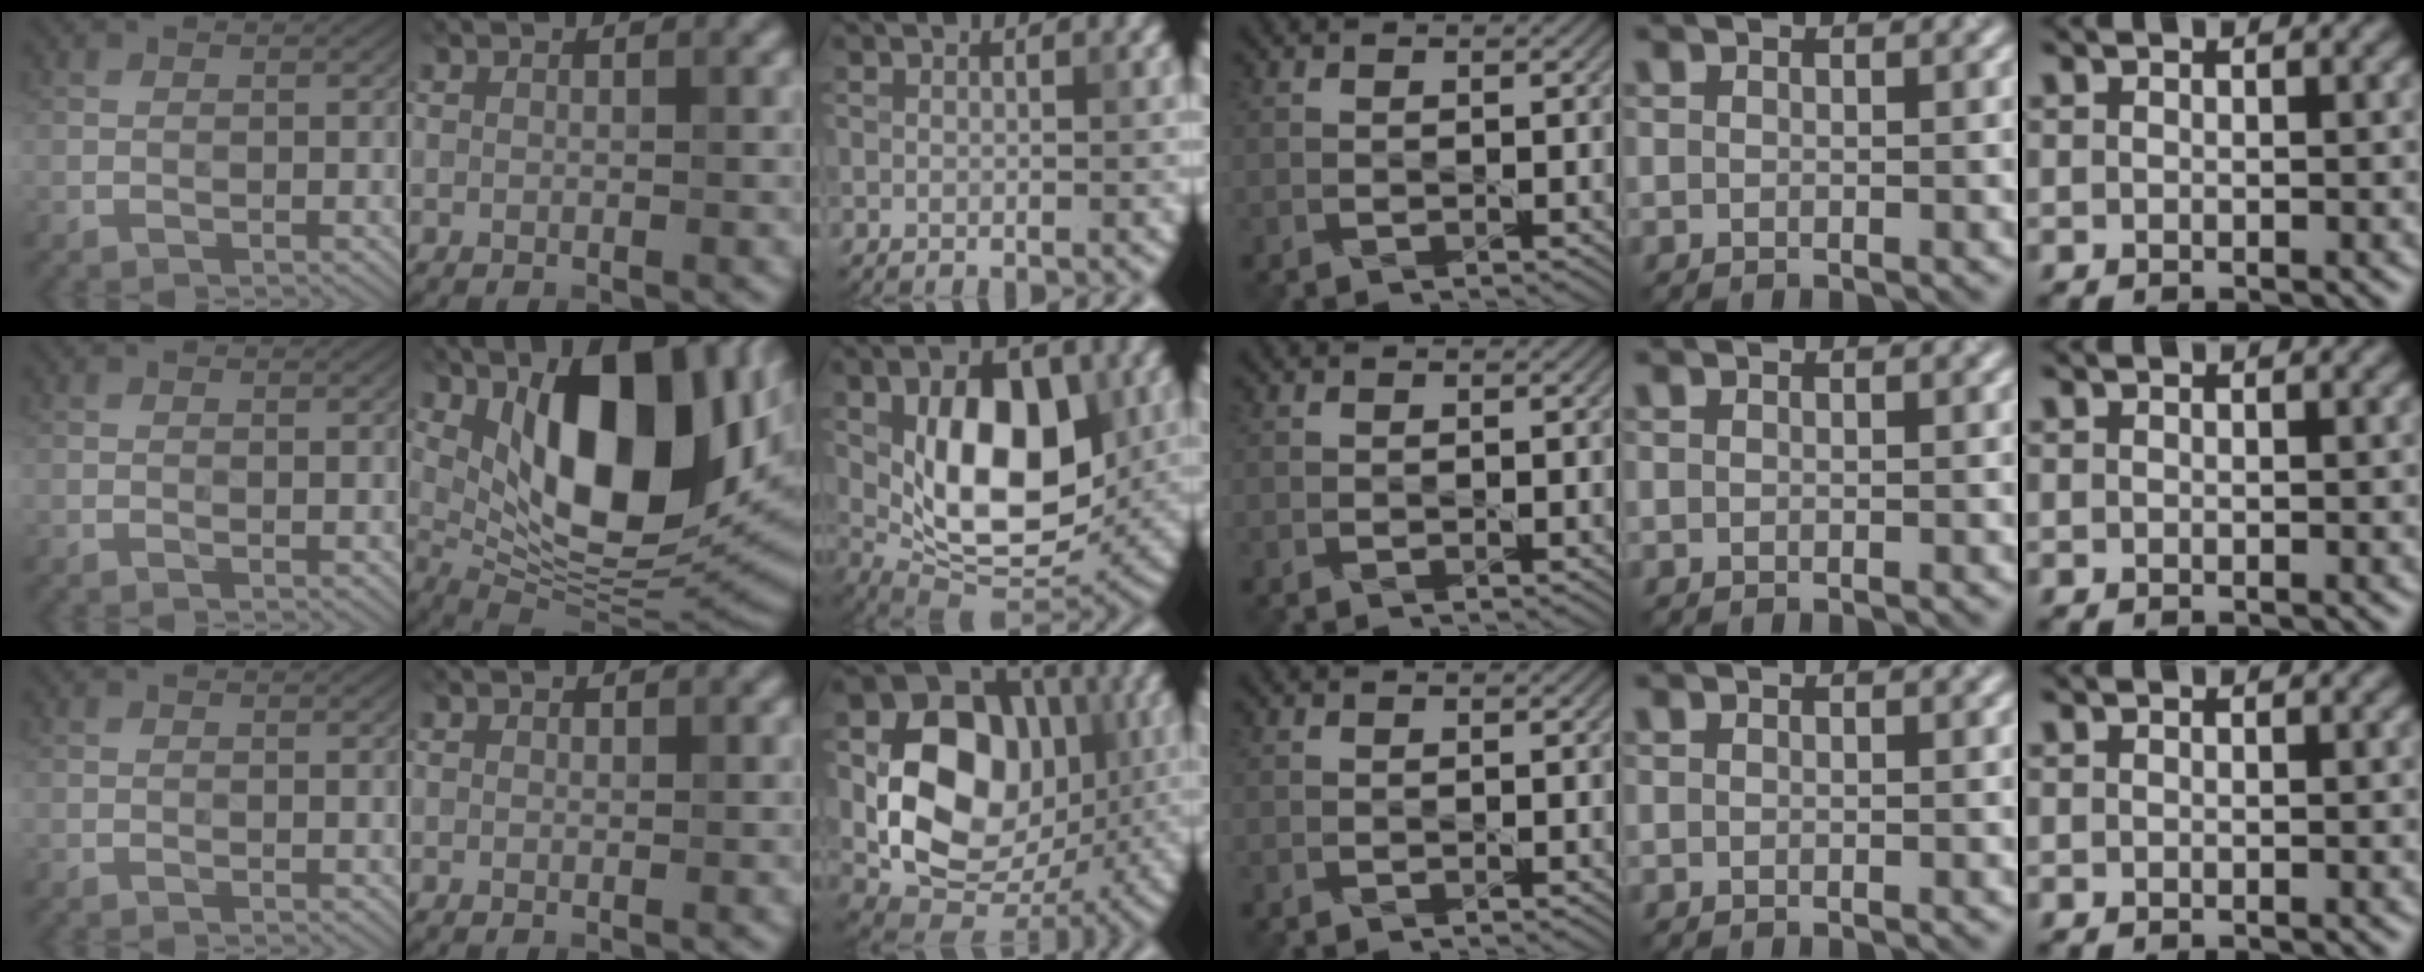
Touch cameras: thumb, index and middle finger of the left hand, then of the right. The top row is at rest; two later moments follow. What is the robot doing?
{"motion": "pour", "object": "kettle"}